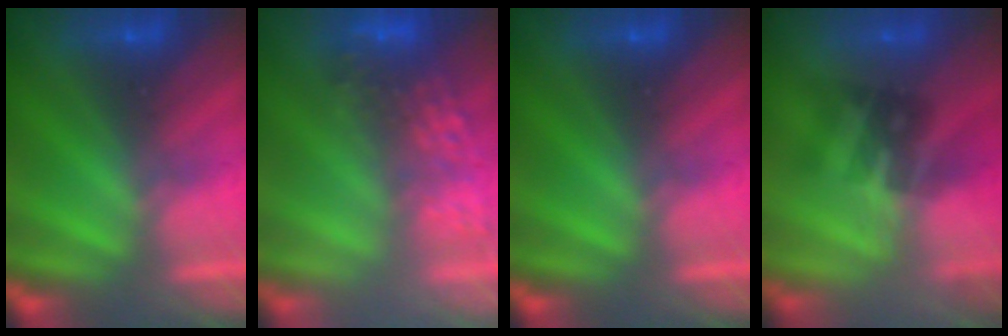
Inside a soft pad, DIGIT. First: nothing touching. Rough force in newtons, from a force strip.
{"total": 6.7}
{"total": 0.0}
{"total": 2.1}